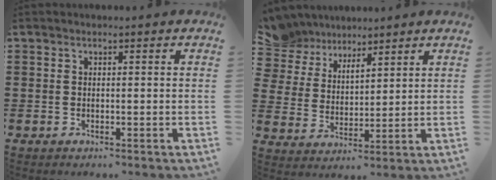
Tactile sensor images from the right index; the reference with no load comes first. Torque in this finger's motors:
{"motor_torque": [-0.41, 0.42, -0.21, -0.10]}